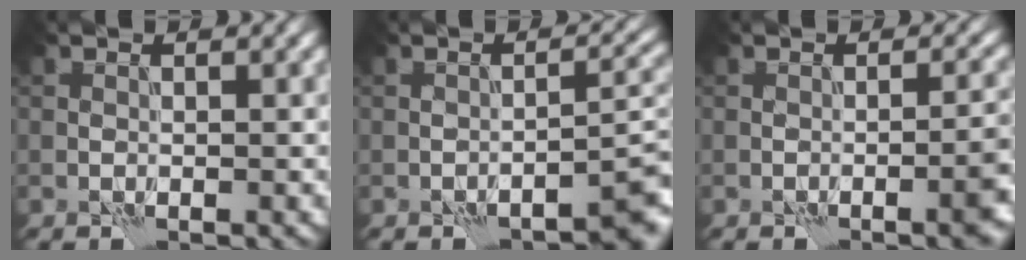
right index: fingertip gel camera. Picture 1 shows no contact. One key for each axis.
{"total": 3.3, "fx": -2.3, "fy": 0.6, "fz": 2.3, "tx": -0.027, "ty": 0.014, "tz": -0.035}
{"total": 3.9, "fx": -1.5, "fy": 1.0, "fz": 3.4, "tx": -0.038, "ty": 0.007, "tz": -0.023}